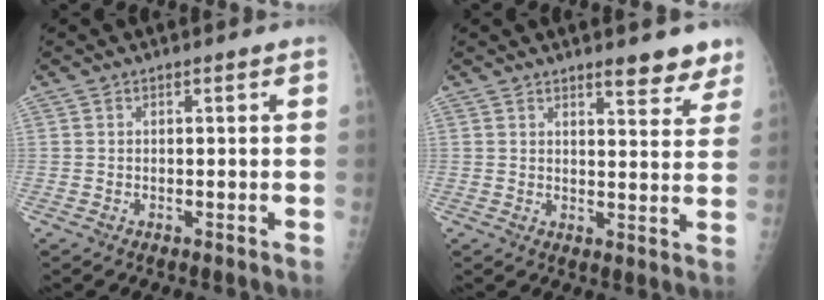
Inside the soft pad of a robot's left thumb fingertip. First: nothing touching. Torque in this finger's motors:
{"motor_torque": [0.02, 0.02, 0.06, 0.01, 0.00]}